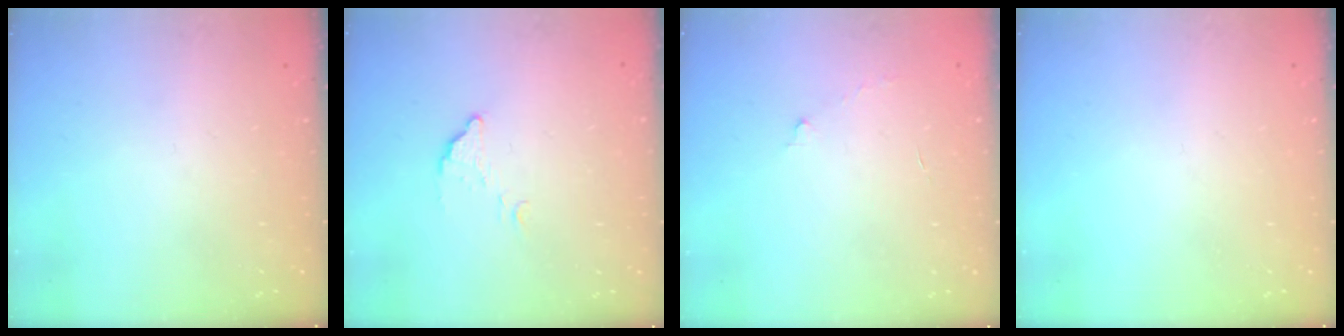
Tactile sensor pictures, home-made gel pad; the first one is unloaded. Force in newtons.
{"total": 4.6, "press": 4.6, "slide": 0.1}
{"total": 4.1, "press": 4.1, "slide": 0.2}
{"total": 0.0}